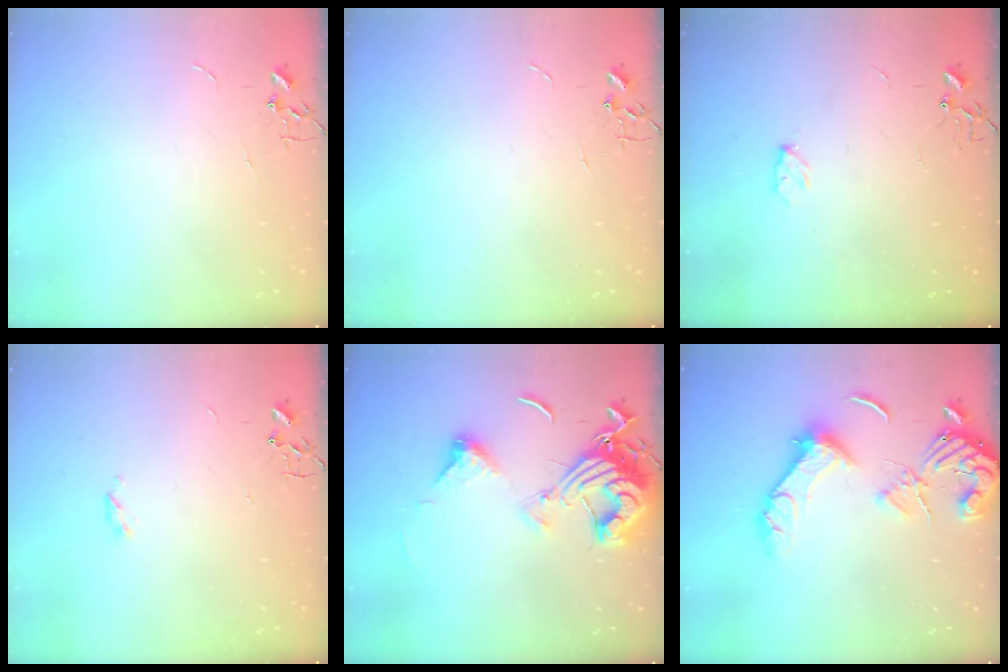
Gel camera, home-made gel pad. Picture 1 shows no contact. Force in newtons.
{"total": 0.0}
{"total": 3.9, "press": 3.8, "slide": 0.5}
{"total": 3.6, "press": 3.5, "slide": 0.5}
{"total": 14.8, "press": 14.7, "slide": 1.5}
{"total": 14.9, "press": 14.7, "slide": 2.0}